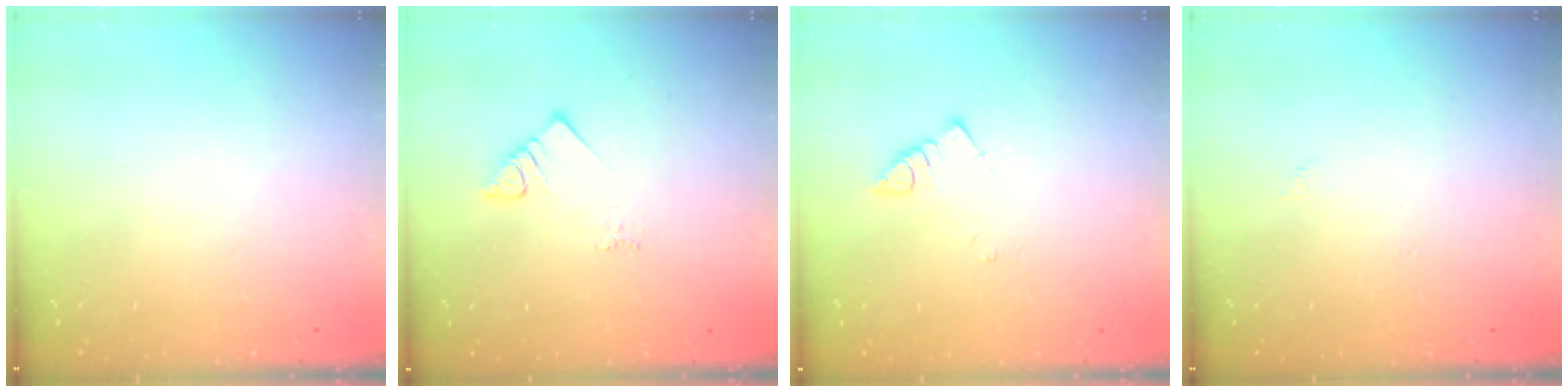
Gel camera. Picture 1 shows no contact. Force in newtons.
{"total": 4.0, "press": 3.9, "slide": 0.3}
{"total": 3.1, "press": 3.1, "slide": 0.5}
{"total": 3.4, "press": 3.3, "slide": 0.5}